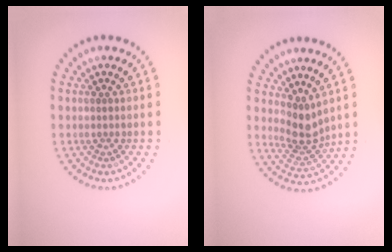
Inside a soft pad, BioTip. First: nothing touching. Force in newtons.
{"total": 3.0, "press": 2.2, "slide": 1.9}